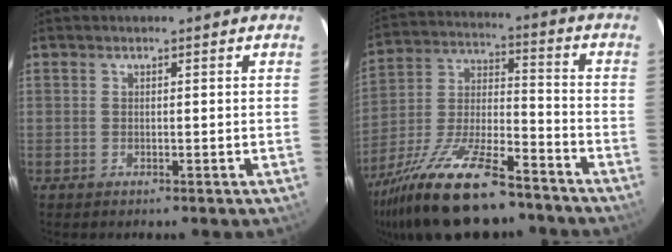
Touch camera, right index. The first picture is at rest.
{"total": 22.8, "force": [-16.7, 6.9, 13.9], "torque": [-0.277, -0.028, -0.281]}